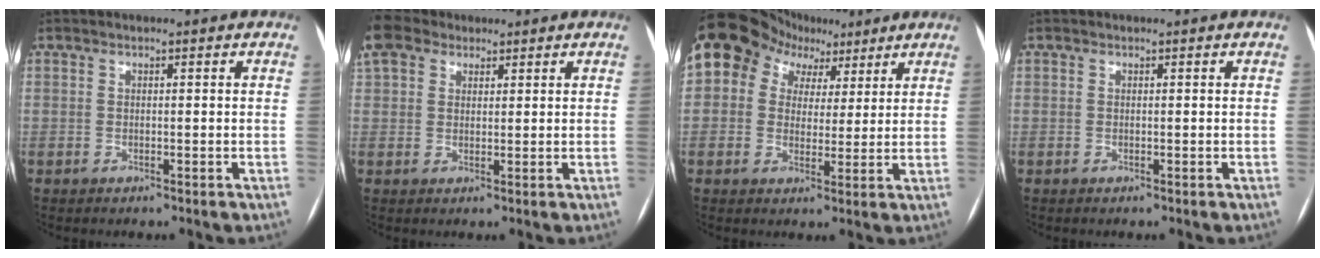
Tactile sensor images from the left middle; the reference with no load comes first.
{"total": 4.5, "force": [3.7, 2.3, 1.0], "torque": [-0.038, 0.025, 0.080]}
{"total": 10.2, "force": [5.3, 8.1, 3.2], "torque": [-0.040, 0.049, 0.088]}
{"total": 0.0}